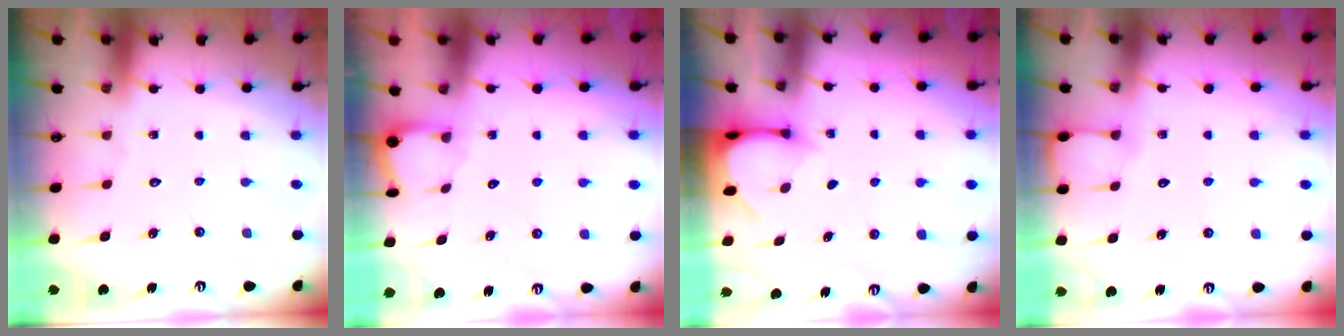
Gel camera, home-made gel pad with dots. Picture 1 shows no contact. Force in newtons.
{"total": 1.8, "press": 1.8, "slide": 0.1}
{"total": 3.1, "press": 3.1, "slide": 0.3}
{"total": 2.9, "press": 2.9, "slide": 0.5}